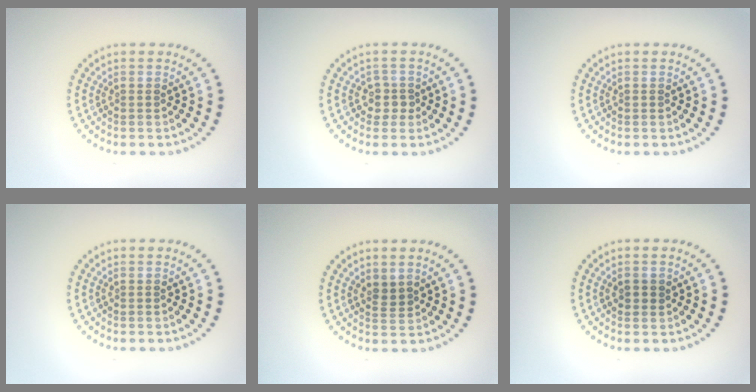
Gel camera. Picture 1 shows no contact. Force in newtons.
{"total": 1.7, "press": 1.3, "slide": 1.0}
{"total": 0.0}
{"total": 0.0}
{"total": 1.3, "press": 1.0, "slide": 0.8}
{"total": 1.2, "press": 1.1, "slide": 0.4}